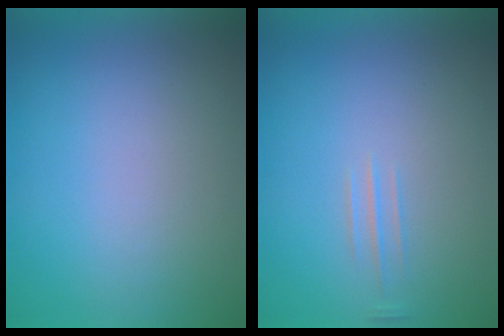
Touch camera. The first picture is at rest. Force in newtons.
{"total": 1.3}